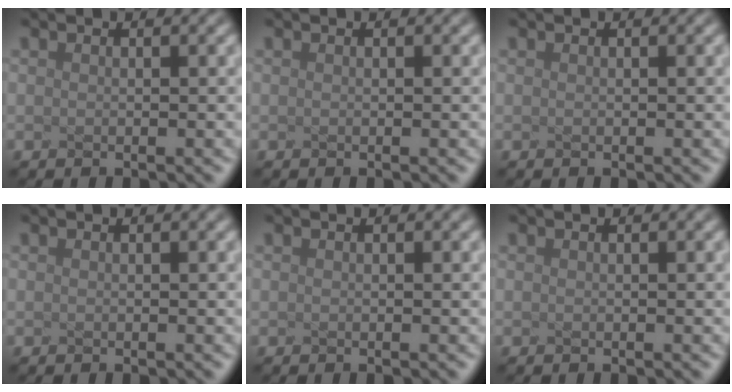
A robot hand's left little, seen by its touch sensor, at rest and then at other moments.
{"total": 0.0}
{"total": 0.0}
{"total": 0.0}
{"total": 0.0}
{"total": 0.0}